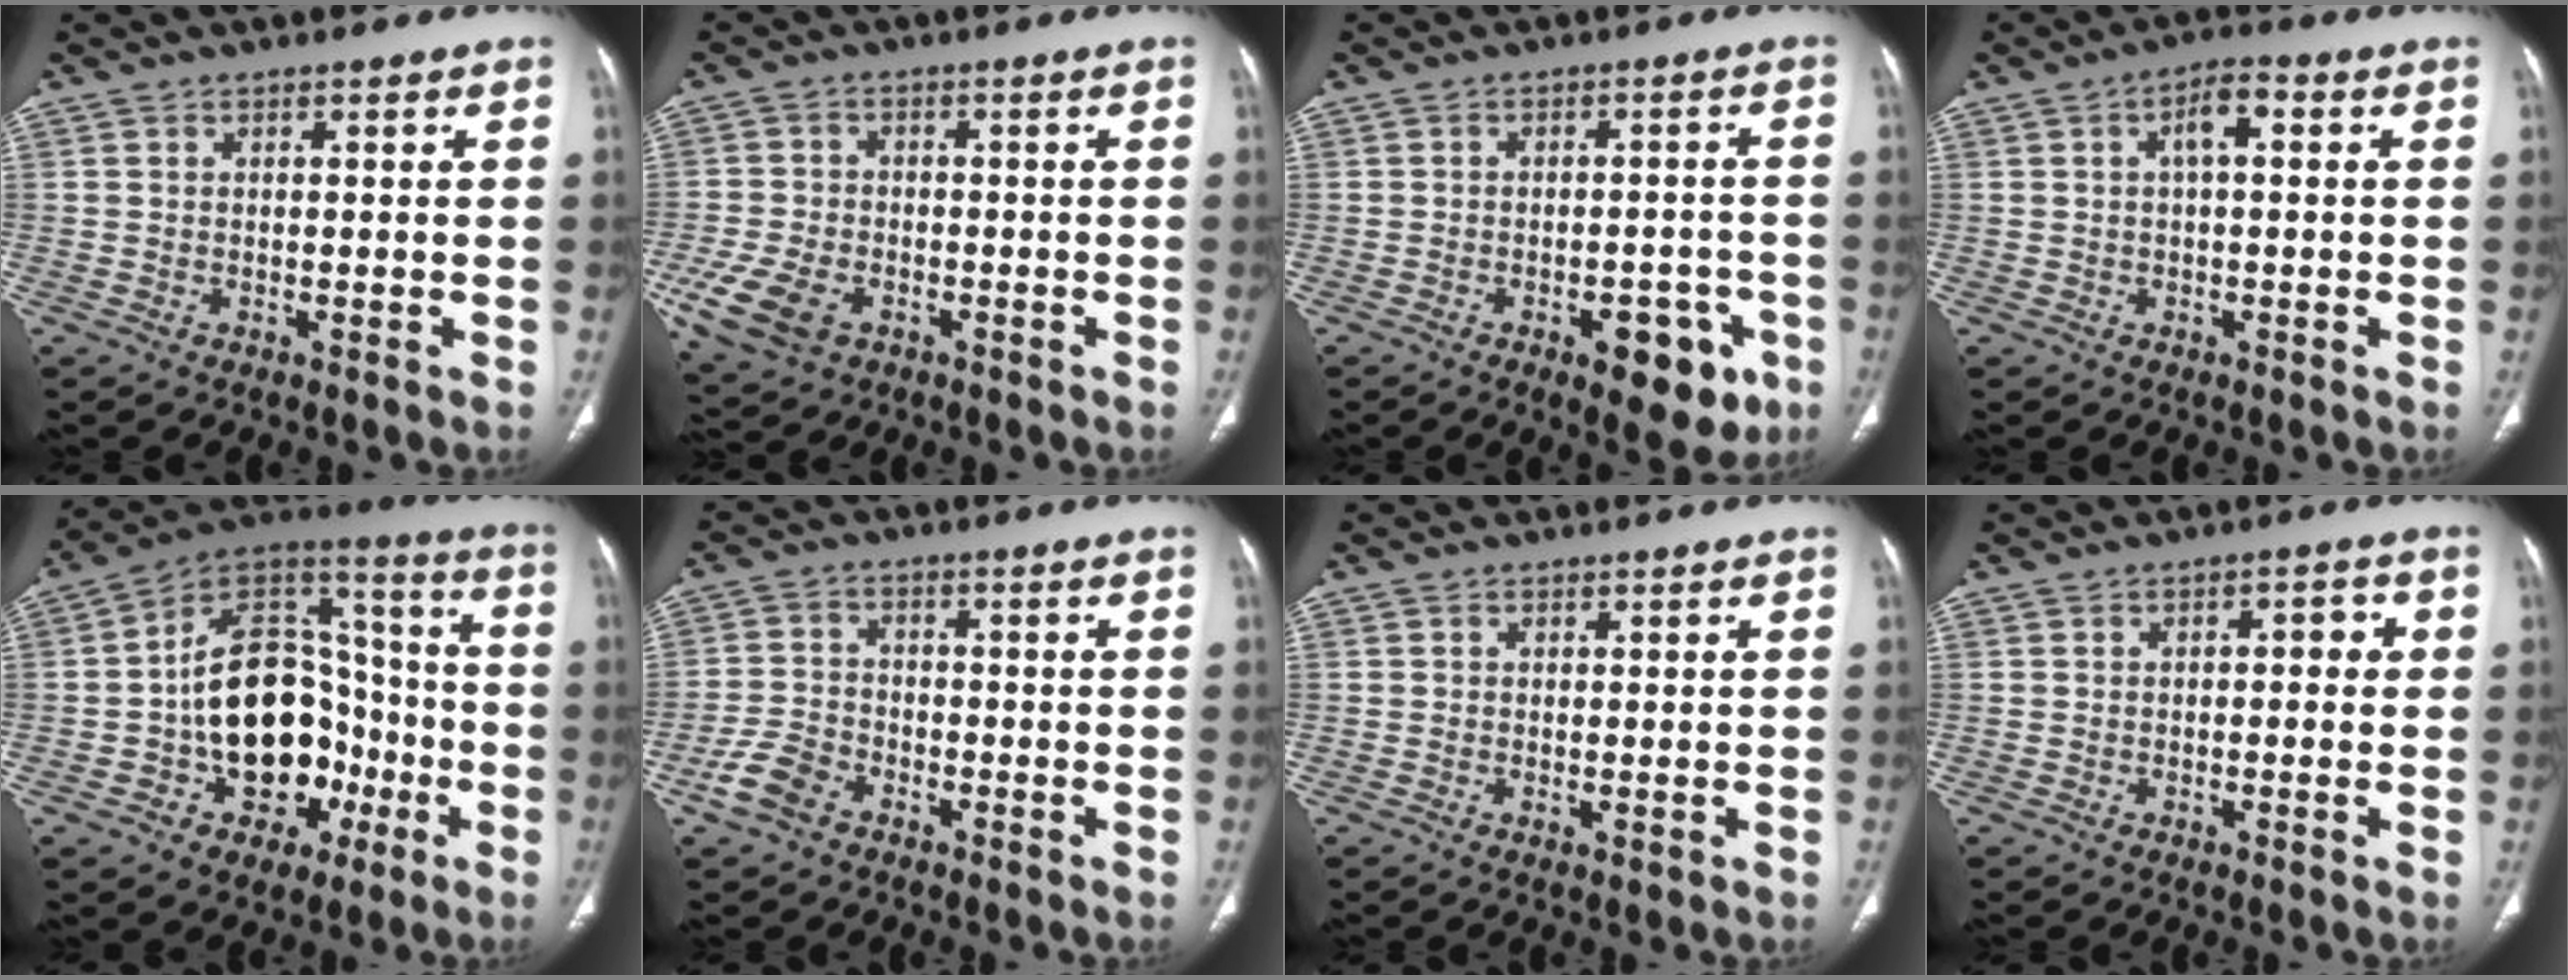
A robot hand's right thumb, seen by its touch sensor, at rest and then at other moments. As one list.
[{"total": 9.9, "force": [-4.1, 6.5, 6.1], "torque": [-0.130, 0.006, -0.070]}, {"total": 9.8, "force": [-4.5, 4.8, 7.2], "torque": [-0.060, 0.020, -0.050]}, {"total": 4.5, "force": [0.9, 1.9, 4.0], "torque": [-0.062, 0.014, 0.009]}, {"total": 22.2, "force": [-5.1, 15.3, 15.2], "torque": [-0.191, 0.055, -0.071]}, {"total": 6.0, "force": [-3.5, 3.8, 2.9], "torque": [-0.060, 0.018, -0.068]}, {"total": 0.5, "force": [0.0, 0.2, 0.5], "torque": [-0.013, -0.004, 0.000]}, {"total": 2.6, "force": [0.2, 1.4, 2.2], "torque": [-0.015, 0.011, -0.005]}]